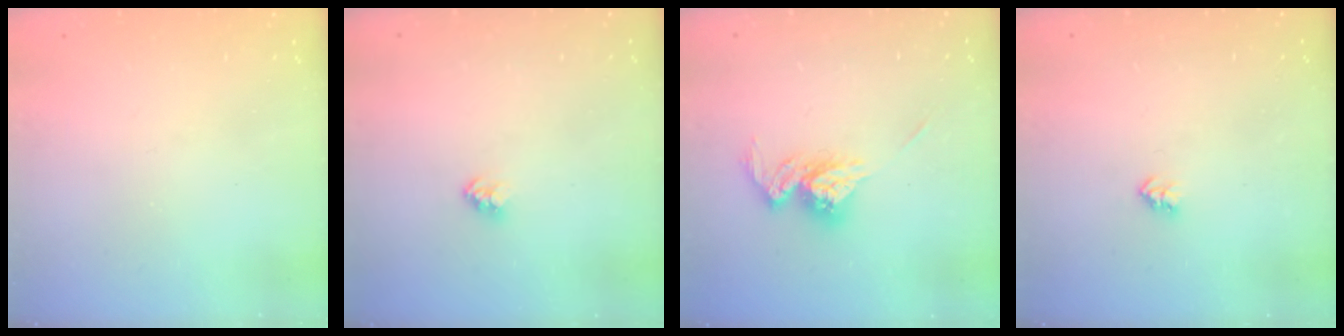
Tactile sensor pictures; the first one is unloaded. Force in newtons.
{"total": 2.3, "press": 2.3, "slide": 0.1}
{"total": 11.8, "press": 11.8, "slide": 0.5}
{"total": 2.6, "press": 2.6, "slide": 0.4}